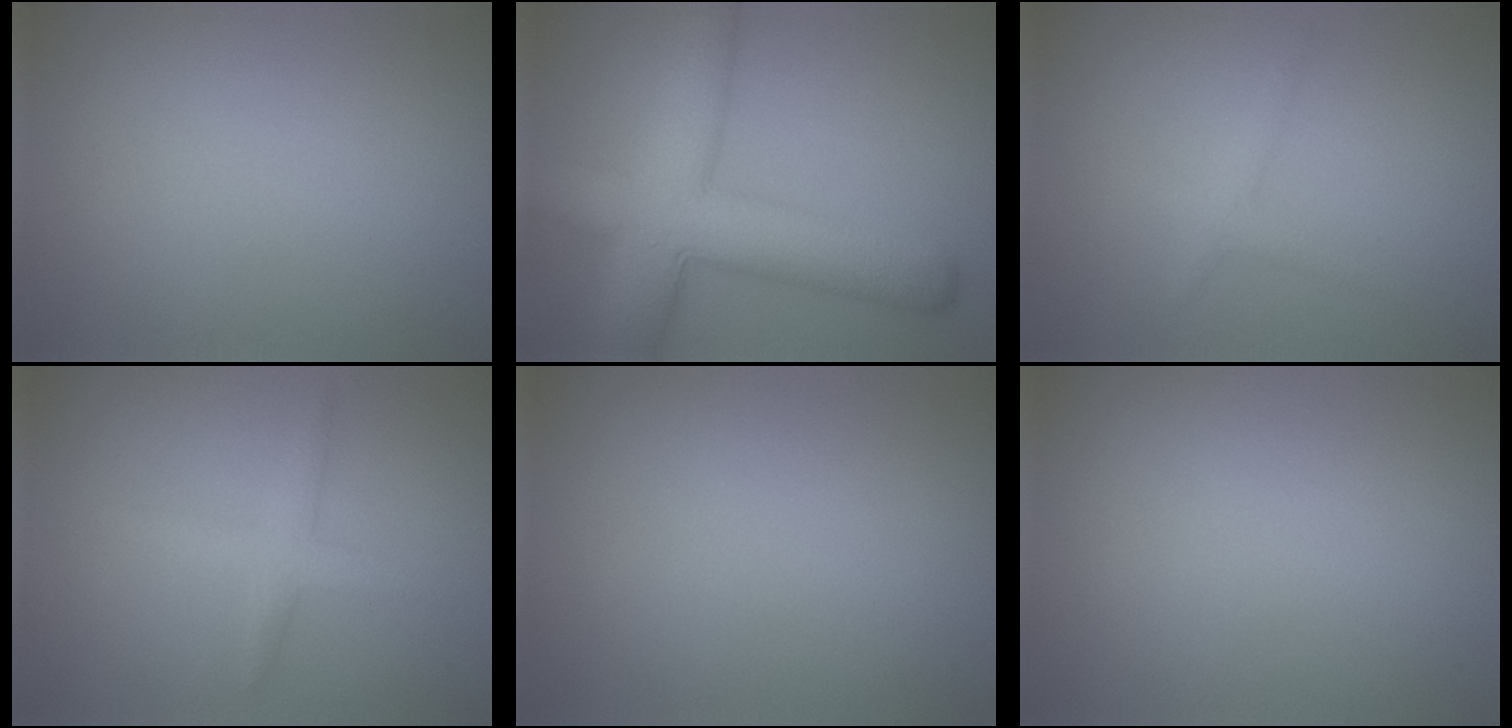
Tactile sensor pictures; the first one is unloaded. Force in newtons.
{"total": 9.3, "press": 9.3, "slide": 0.3}
{"total": 1.4, "press": 1.4, "slide": 0.0}
{"total": 2.2, "press": 2.2, "slide": 0.1}
{"total": 0.0}
{"total": 0.0}